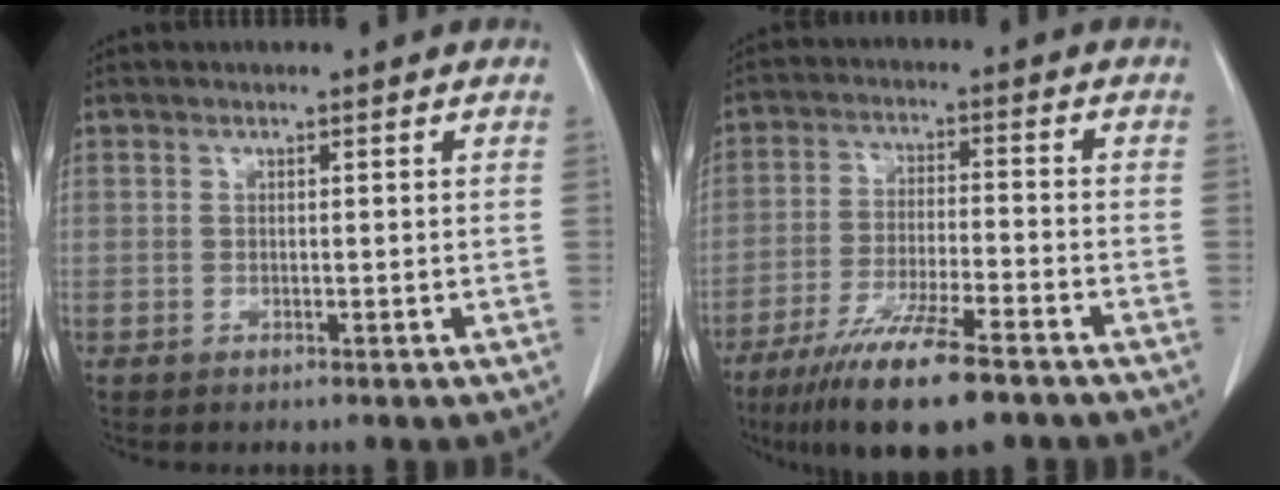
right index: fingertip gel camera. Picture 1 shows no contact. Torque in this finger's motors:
{"motor_torque": [1.09, -1.05, 0.67, 0.21]}